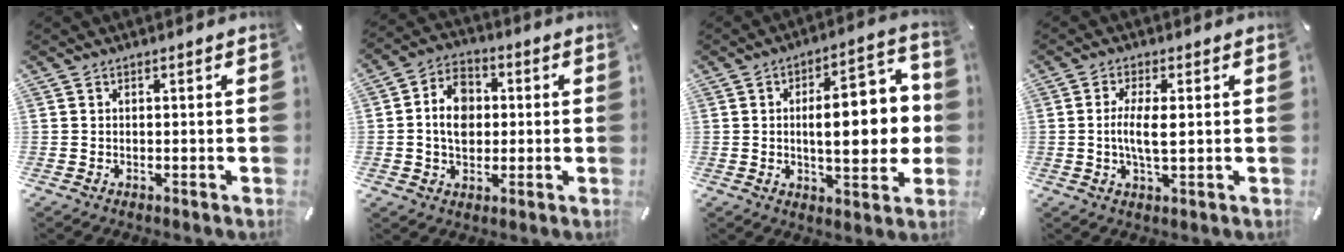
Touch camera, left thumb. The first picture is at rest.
{"total": 9.2, "force": [0.0, 7.3, 5.6], "torque": [-0.108, 0.012, 0.000]}
{"total": 16.4, "force": [0.0, 7.2, 14.8], "torque": [-0.194, 0.001, -0.002]}
{"total": 6.3, "force": [0.3, 1.9, 6.1], "torque": [-0.127, -0.004, -0.002]}